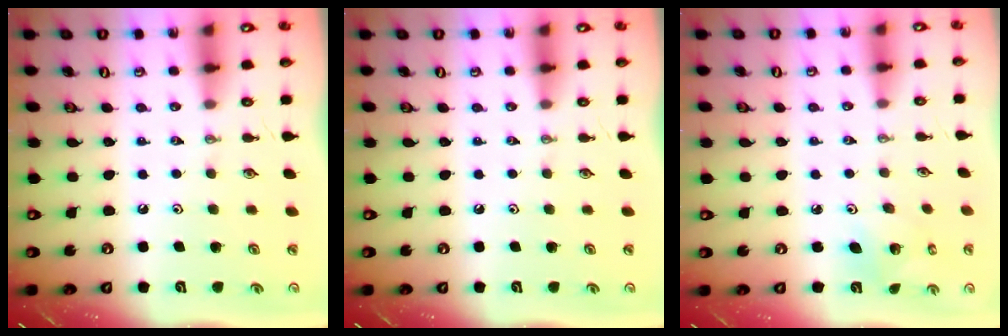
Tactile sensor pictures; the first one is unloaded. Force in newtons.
{"total": 0.0}
{"total": 3.9, "press": 3.9, "slide": 0.1}